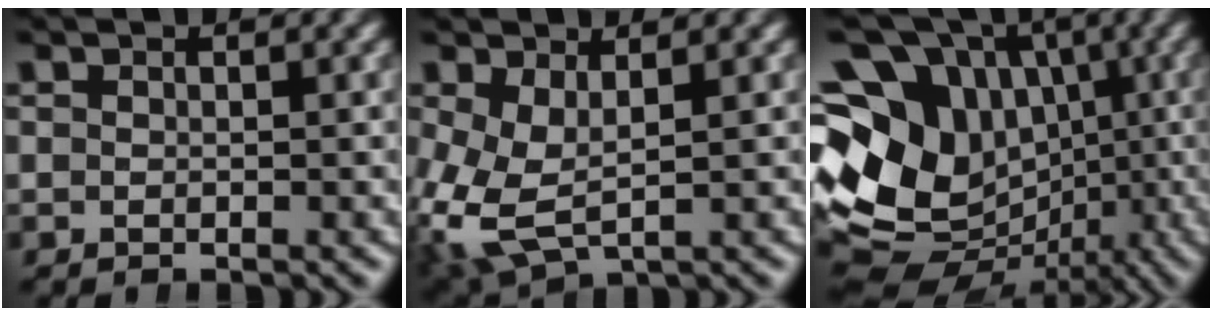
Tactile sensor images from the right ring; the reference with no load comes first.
{"total": 5.5, "force": [-1.1, 4.0, 3.6], "torque": [-0.114, -0.045, 0.006]}
{"total": 17.1, "force": [-0.1, 14.1, 9.7], "torque": [-0.206, -0.054, 0.002]}